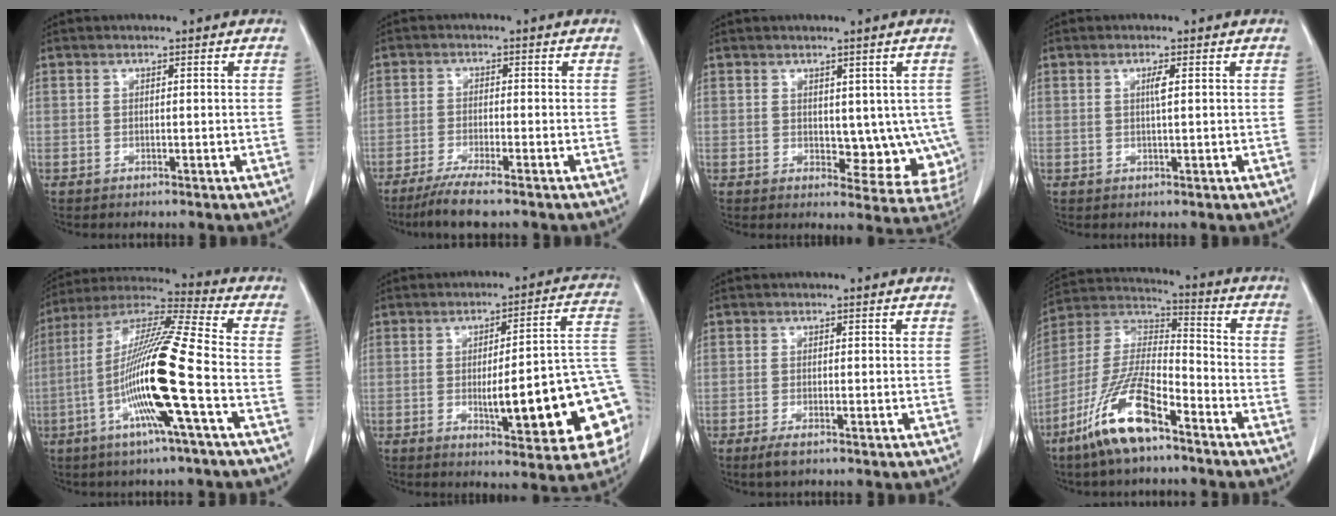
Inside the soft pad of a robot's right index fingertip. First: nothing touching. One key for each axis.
{"total": 6.0, "fx": -4.6, "fy": 0.1, "fz": 3.8, "tx": -0.069, "ty": -0.016, "tz": -0.080}
{"total": 8.1, "fx": 0.4, "fy": 4.8, "fz": 6.5, "tx": -0.056, "ty": -0.006, "tz": 0.019}
{"total": 1.4, "fx": 0.3, "fy": -0.1, "fz": 1.4, "tx": -0.026, "ty": 0.001, "tz": 0.005}
{"total": 17.0, "fx": -4.8, "fy": -0.9, "fz": 16.3, "tx": -0.321, "ty": -0.006, "tz": -0.099}
{"total": 19.2, "fx": -4.2, "fy": 3.1, "fz": 18.4, "tx": -0.162, "ty": 0.029, "tz": -0.039}
{"total": 2.2, "fx": -1.4, "fy": 0.5, "fz": 1.6, "tx": -0.033, "ty": -0.005, "tz": -0.024}
{"total": 14.5, "fx": -8.9, "fy": 3.5, "fz": 10.9, "tx": -0.228, "ty": -0.012, "tz": -0.169}